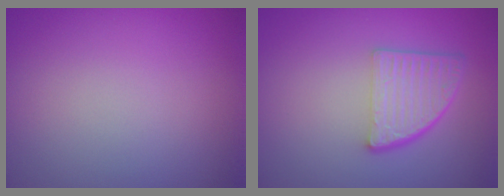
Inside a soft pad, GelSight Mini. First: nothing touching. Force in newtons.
{"total": 4.7, "press": 3.4, "slide": 3.2}